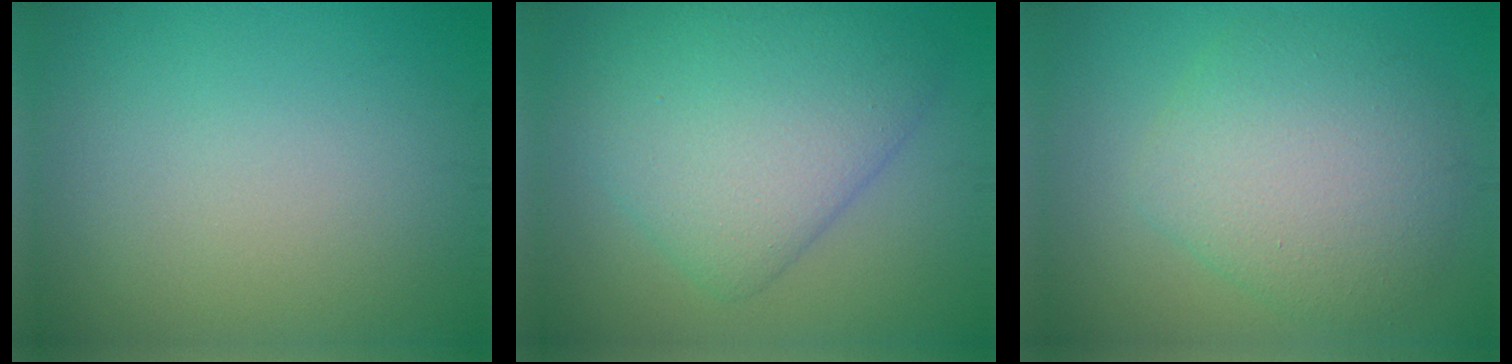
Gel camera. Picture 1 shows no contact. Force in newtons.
{"total": 7.5, "press": 7.5, "slide": 0.1}
{"total": 6.0, "press": 6.0, "slide": 0.2}